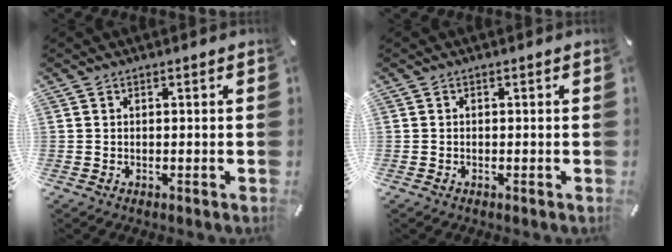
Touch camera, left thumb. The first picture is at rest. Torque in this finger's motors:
{"motor_torque": [-0.18, -0.06, -0.09, 0.12, -0.09]}